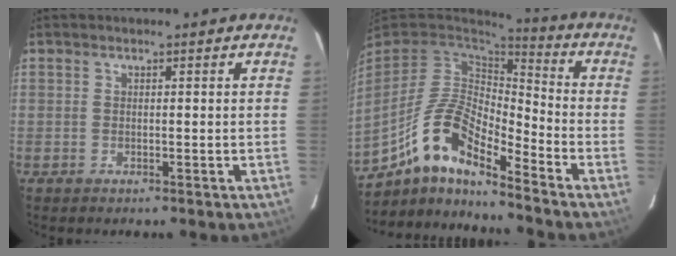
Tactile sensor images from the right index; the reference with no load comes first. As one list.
[{"total": 13.8, "force": [-9.6, 3.3, 9.3], "torque": [-0.186, 0.017, -0.176]}]